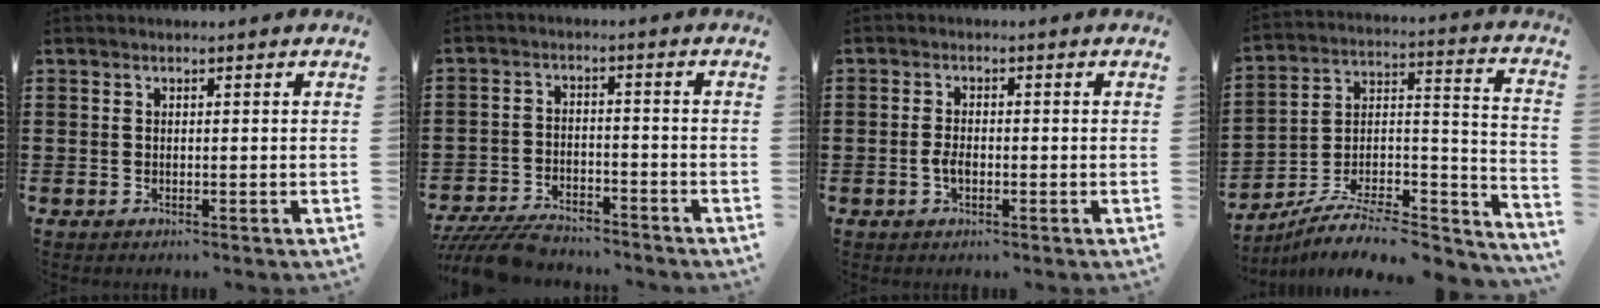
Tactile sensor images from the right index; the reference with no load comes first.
{"total": 5.9, "force": [-5.6, 1.1, 1.5], "torque": [-0.040, 0.003, -0.111]}
{"total": 2.0, "force": [-0.8, 0.9, 1.7], "torque": [-0.041, -0.005, -0.015]}
{"total": 9.0, "force": [-7.3, 2.6, 4.6], "torque": [-0.070, 0.017, -0.139]}